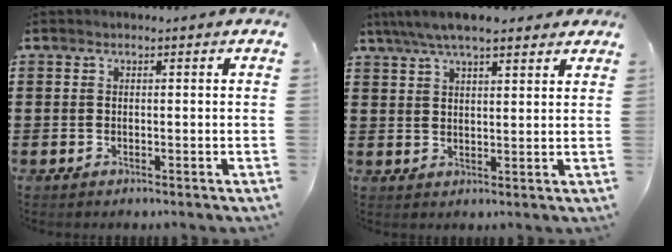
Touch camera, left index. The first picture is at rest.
{"total": 6.0, "force": [4.8, 1.3, 3.2], "torque": [-0.074, -0.003, 0.088]}